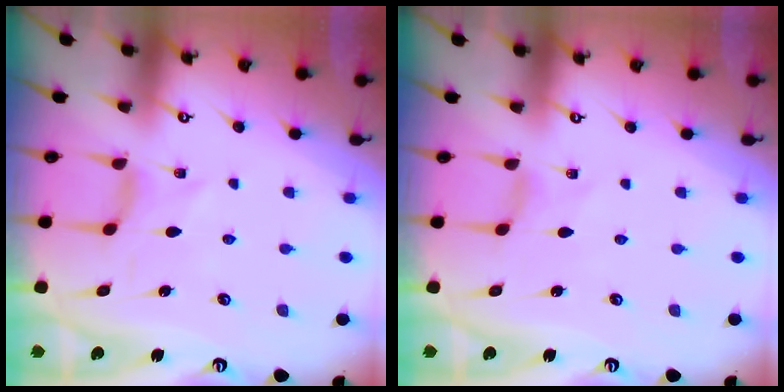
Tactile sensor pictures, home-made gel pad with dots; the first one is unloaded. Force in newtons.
{"total": 0.0}